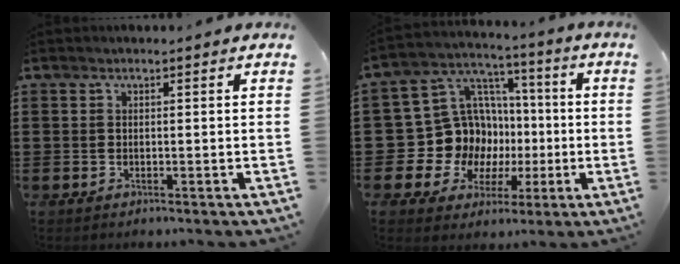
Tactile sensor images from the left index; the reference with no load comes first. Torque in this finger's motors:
{"motor_torque": [0.88, 0.62, 0.51, 0.03]}